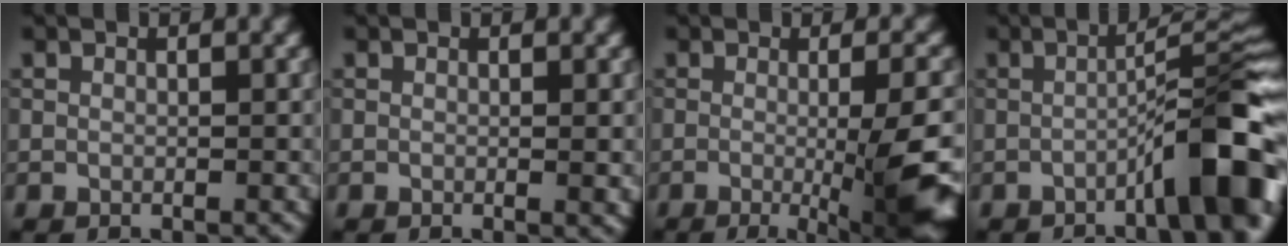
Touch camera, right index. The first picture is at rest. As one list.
[{"total": 1.1, "force": [0.1, 0.2, 1.0], "torque": [-0.013, -0.004, 0.000]}, {"total": 9.9, "force": [-2.4, 2.2, 9.3], "torque": [-0.114, -0.005, -0.029]}, {"total": 8.4, "force": [-3.5, 1.3, 7.5], "torque": [-0.097, 0.026, -0.059]}]